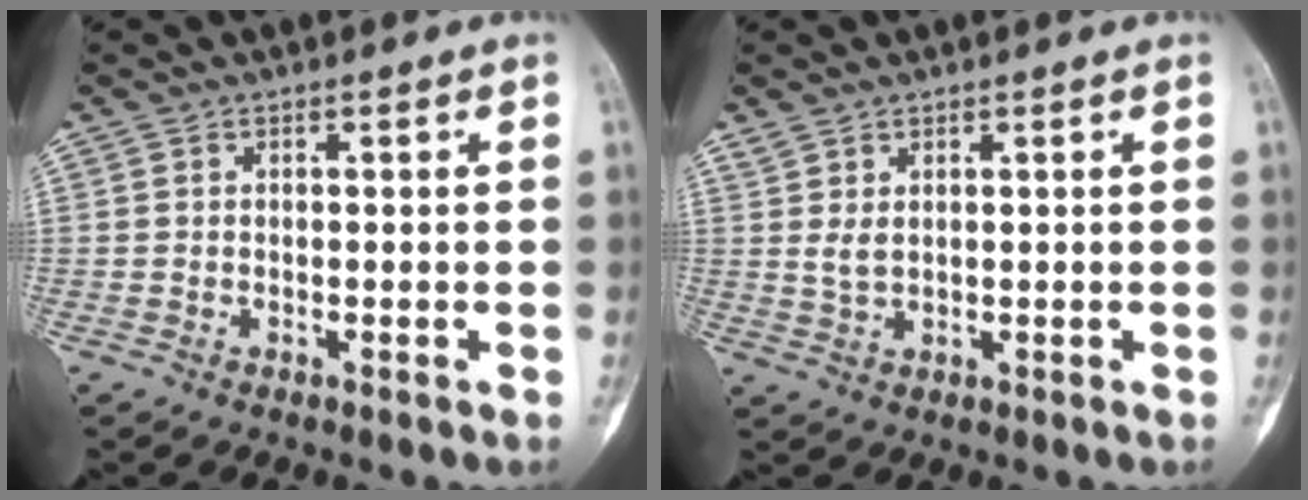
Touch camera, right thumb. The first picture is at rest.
{"total": 2.0, "force": [1.0, 1.1, 1.4], "torque": [-0.029, -0.003, 0.028]}